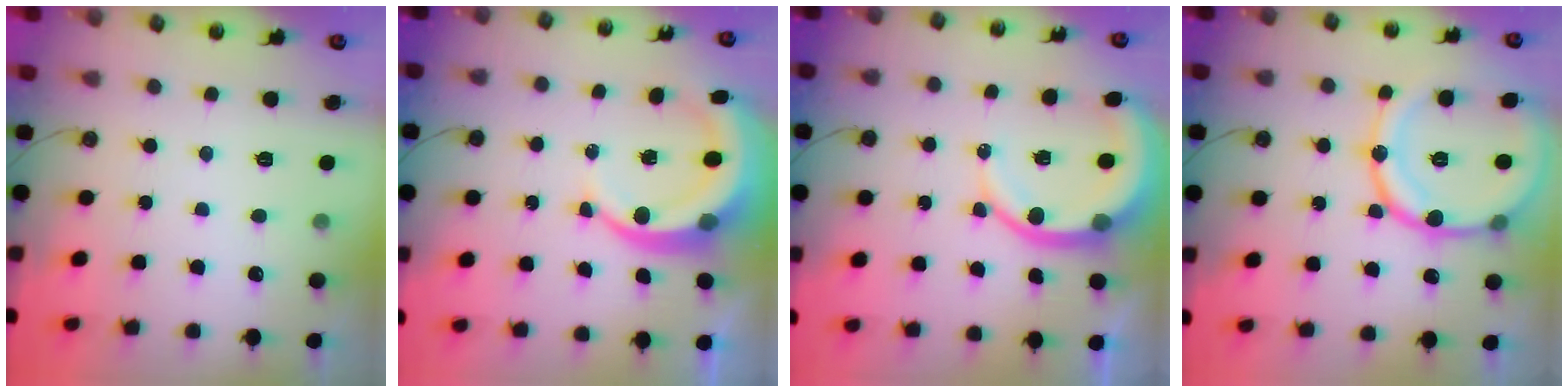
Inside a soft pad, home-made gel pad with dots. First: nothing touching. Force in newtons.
{"total": 10.2, "press": 10.1, "slide": 1.3}
{"total": 10.7, "press": 10.6, "slide": 1.5}
{"total": 19.5, "press": 19.4, "slide": 2.1}